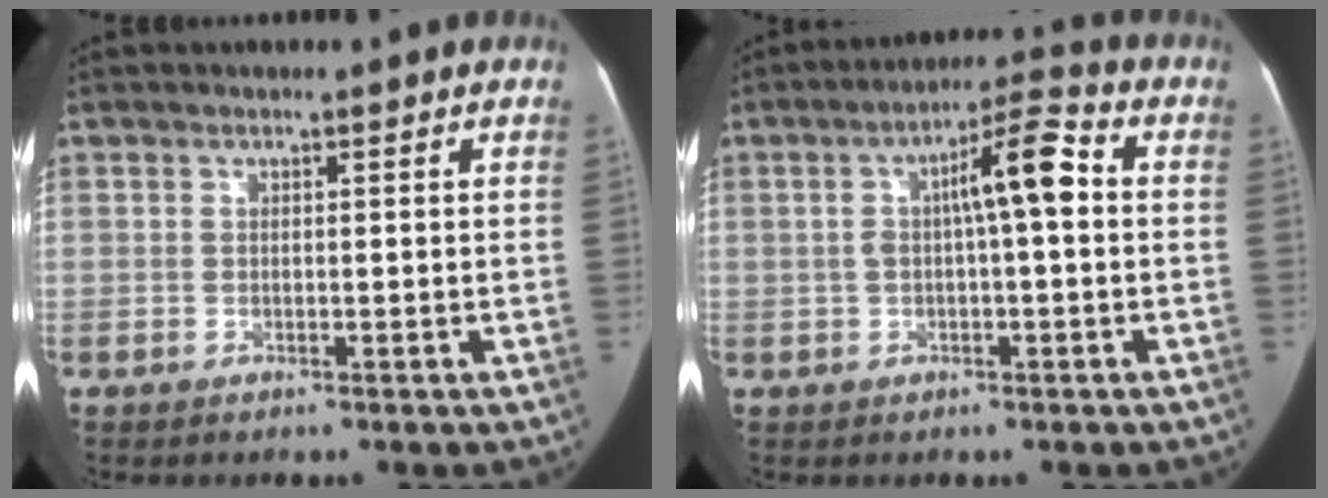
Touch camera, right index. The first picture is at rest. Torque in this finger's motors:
{"motor_torque": [0.79, 0.55, 0.23, 0.07]}